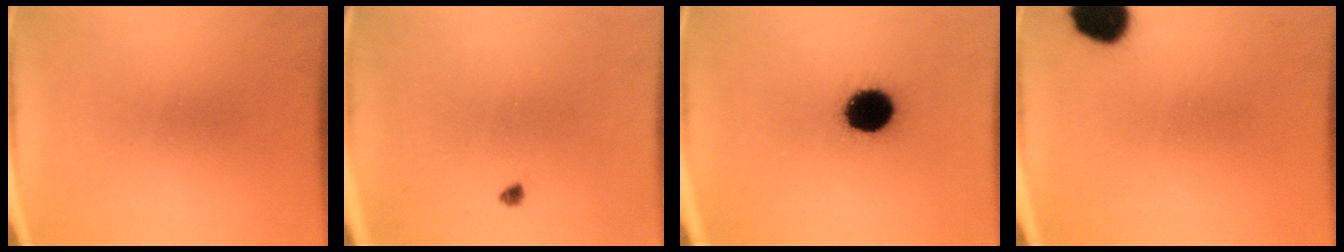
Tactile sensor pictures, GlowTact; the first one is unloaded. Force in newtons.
{"total": 0.9}
{"total": 13.3}
{"total": 10.6}